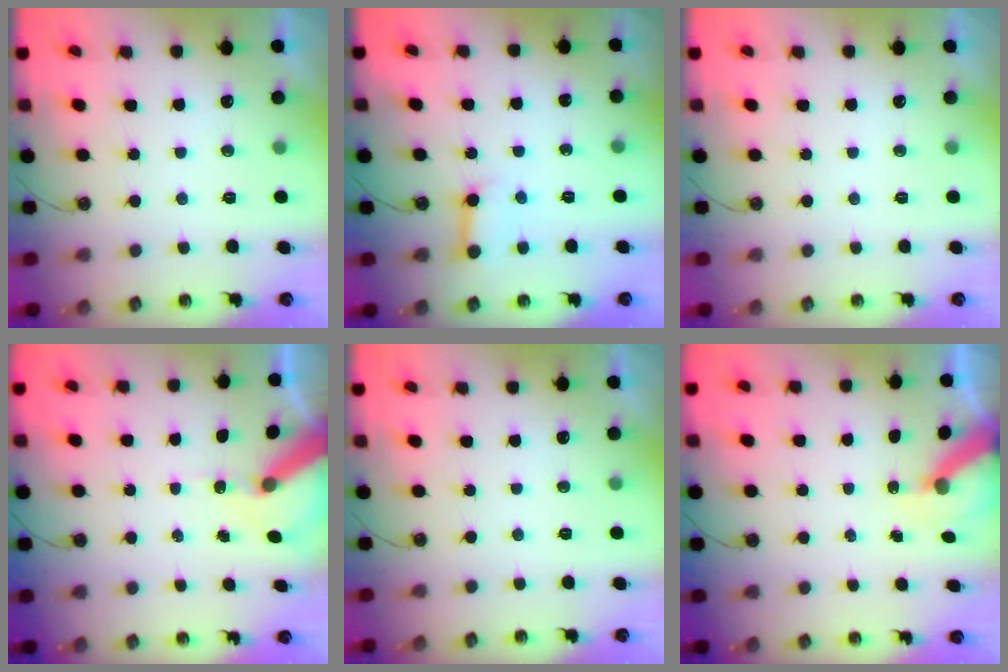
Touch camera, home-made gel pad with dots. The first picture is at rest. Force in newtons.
{"total": 6.0, "press": 6.0, "slide": 0.7}
{"total": 0.0}
{"total": 9.1, "press": 9.0, "slide": 1.4}
{"total": 0.0}
{"total": 5.3, "press": 5.2, "slide": 0.7}